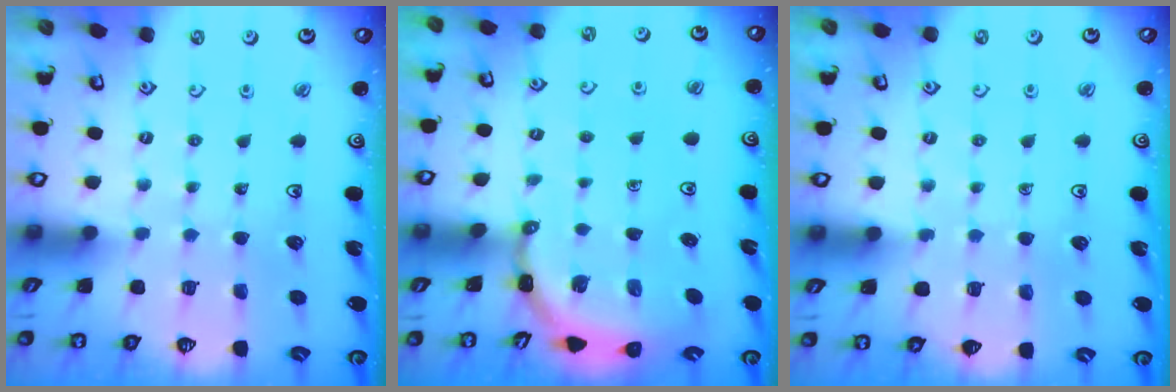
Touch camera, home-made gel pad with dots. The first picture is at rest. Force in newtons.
{"total": 3.5, "press": 3.5, "slide": 0.3}
{"total": 3.1, "press": 3.0, "slide": 0.5}